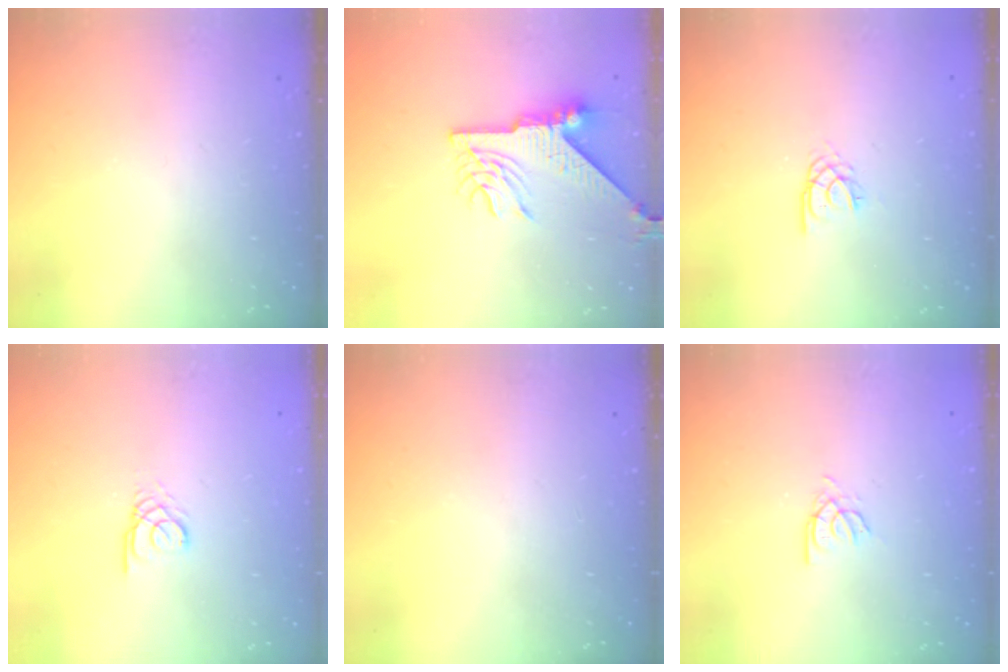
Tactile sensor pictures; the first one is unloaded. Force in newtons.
{"total": 8.9, "press": 8.9, "slide": 1.1}
{"total": 2.2, "press": 2.2, "slide": 0.4}
{"total": 2.3, "press": 2.3, "slide": 0.2}
{"total": 0.0}
{"total": 2.7, "press": 2.7, "slide": 0.2}